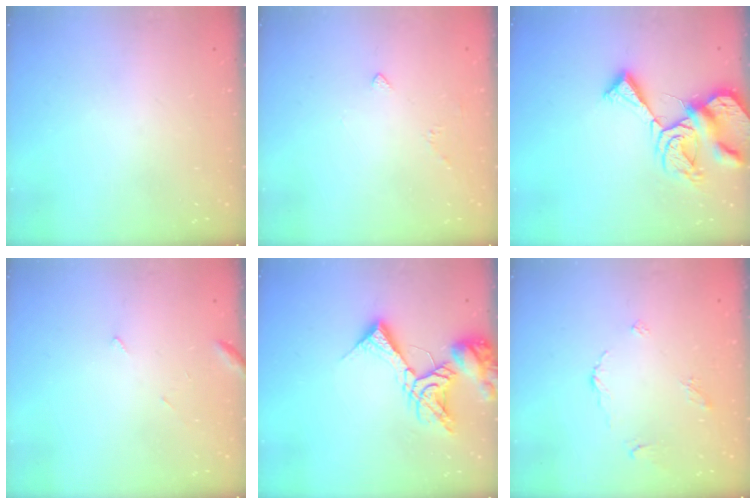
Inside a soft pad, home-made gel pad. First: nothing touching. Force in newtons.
{"total": 2.0, "press": 2.0, "slide": 0.6}
{"total": 12.4, "press": 12.3, "slide": 1.4}
{"total": 3.3, "press": 3.2, "slide": 0.4}
{"total": 14.9, "press": 14.8, "slide": 2.0}
{"total": 4.2, "press": 4.1, "slide": 0.7}